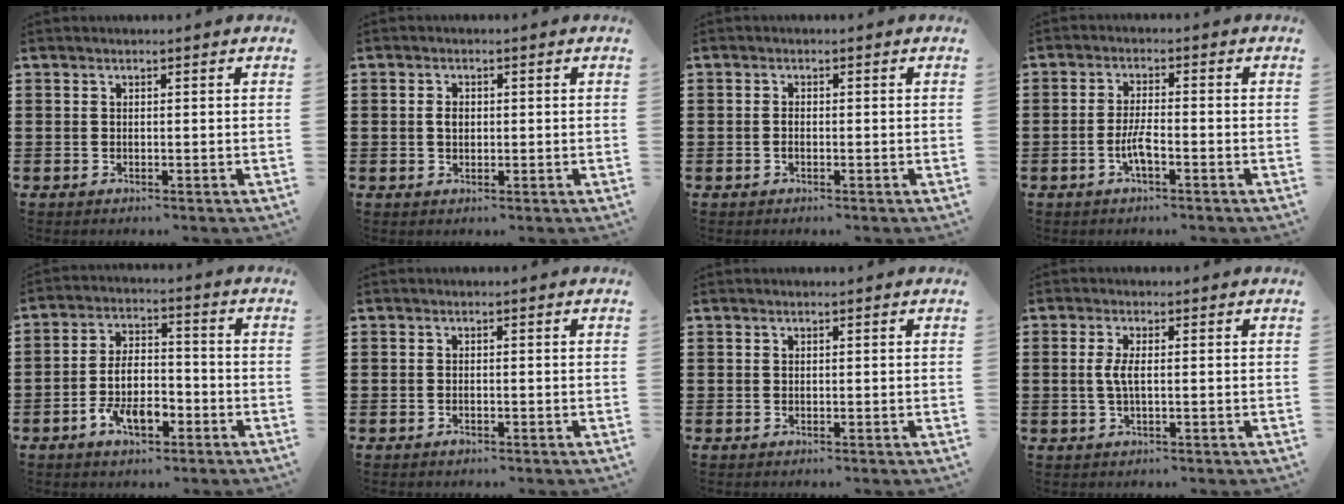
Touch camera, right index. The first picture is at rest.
{"total": 1.9, "force": [0.1, 1.2, 1.4], "torque": [-0.030, 0.006, 0.001]}
{"total": 0.8, "force": [-0.4, 0.4, 0.6], "torque": [-0.014, -0.004, -0.006]}
{"total": 3.8, "force": [-1.5, 0.6, 3.4], "torque": [-0.081, -0.008, -0.032]}
{"total": 7.1, "force": [-3.2, 3.5, 5.2], "torque": [-0.104, 0.011, -0.063]}
{"total": 0.6, "force": [-0.5, 0.1, 0.4], "torque": [-0.010, -0.006, -0.007]}
{"total": 0.0}
{"total": 3.0, "force": [0.0, 0.7, 2.9], "torque": [-0.069, -0.007, -0.007]}